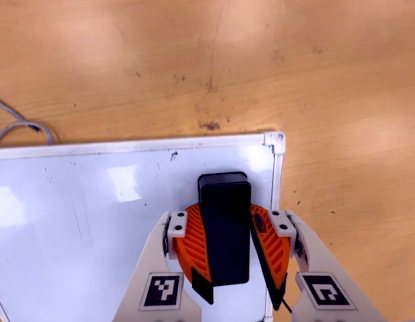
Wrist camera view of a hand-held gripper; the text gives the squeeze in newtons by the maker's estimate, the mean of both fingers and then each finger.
{"total": 14.6, "left": 16.7, "right": 12.5}